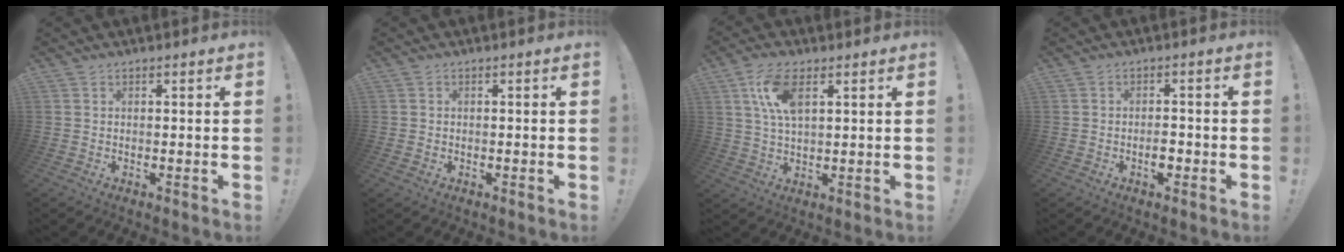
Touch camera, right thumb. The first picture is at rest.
{"total": 0.9, "force": [-0.2, 0.9, 0.0], "torque": [0.000, 0.003, -0.004]}
{"total": 9.6, "force": [3.6, 4.5, 7.8], "torque": [-0.145, -0.001, 0.065]}
{"total": 3.3, "force": [-1.4, 1.6, 2.5], "torque": [-0.031, 0.005, -0.025]}